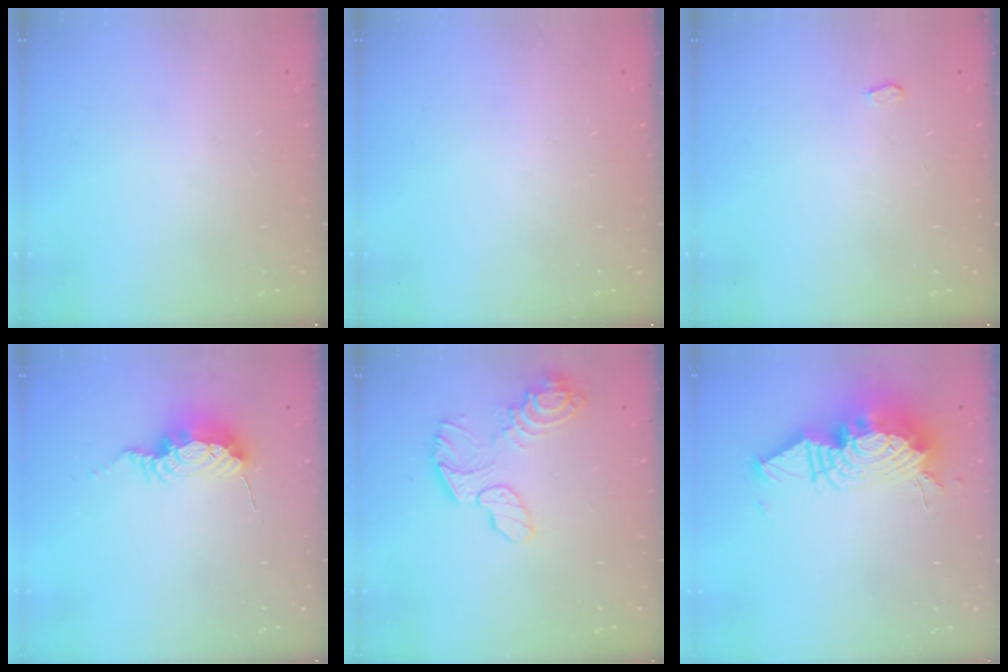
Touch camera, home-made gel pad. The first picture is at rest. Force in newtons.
{"total": 0.0}
{"total": 2.3, "press": 2.3, "slide": 0.3}
{"total": 8.7, "press": 8.7, "slide": 0.9}
{"total": 13.0, "press": 13.0, "slide": 1.1}
{"total": 19.0, "press": 18.9, "slide": 1.8}